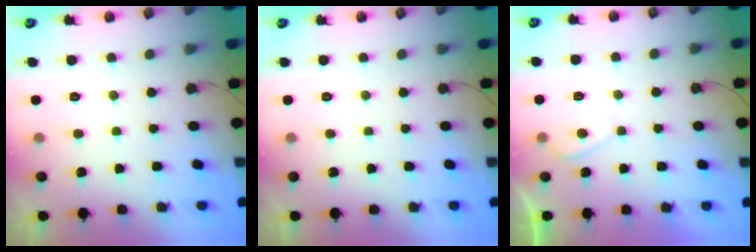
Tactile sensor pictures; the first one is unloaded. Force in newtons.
{"total": 0.0}
{"total": 0.7, "press": 0.4, "slide": 0.5}